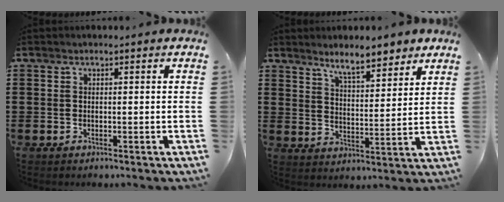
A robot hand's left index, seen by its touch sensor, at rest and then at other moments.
{"total": 6.7, "force": [5.9, 1.0, 2.8], "torque": [-0.065, -0.018, 0.107]}